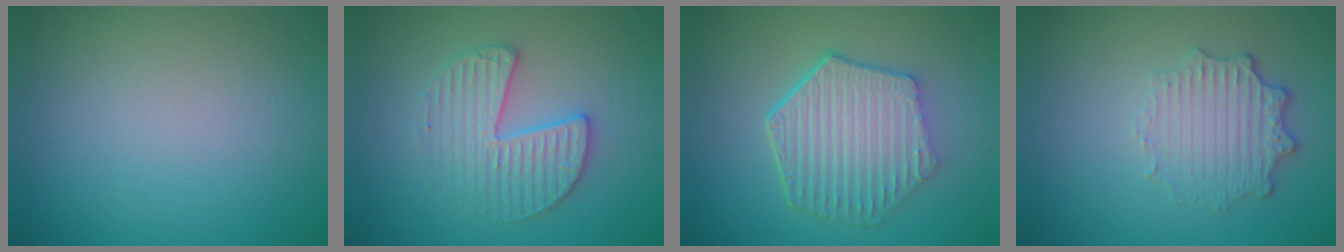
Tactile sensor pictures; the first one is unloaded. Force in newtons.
{"total": 3.4, "press": 3.3, "slide": 0.7}
{"total": 6.5, "press": 4.9, "slide": 4.3}
{"total": 3.3, "press": 2.7, "slide": 2.0}